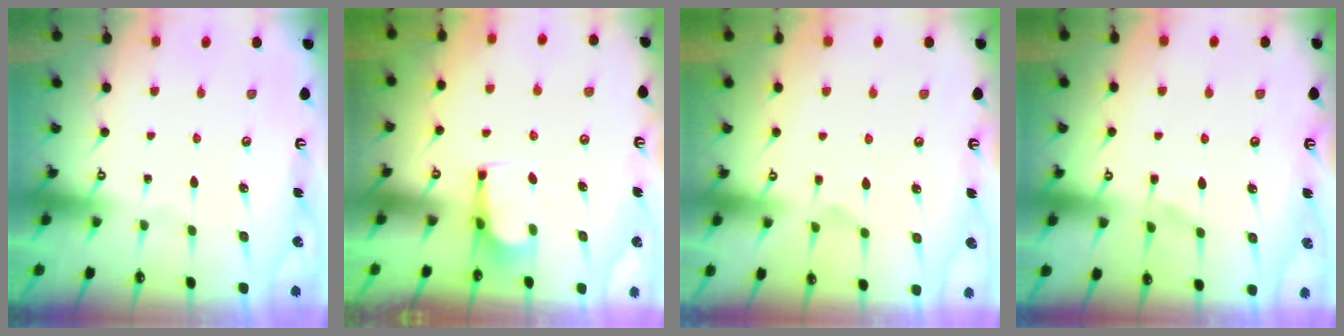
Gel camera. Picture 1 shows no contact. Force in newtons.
{"total": 0.7, "press": 0.7, "slide": 0.3}
{"total": 1.7, "press": 1.0, "slide": 1.4}
{"total": 5.5, "press": 5.5, "slide": 0.6}